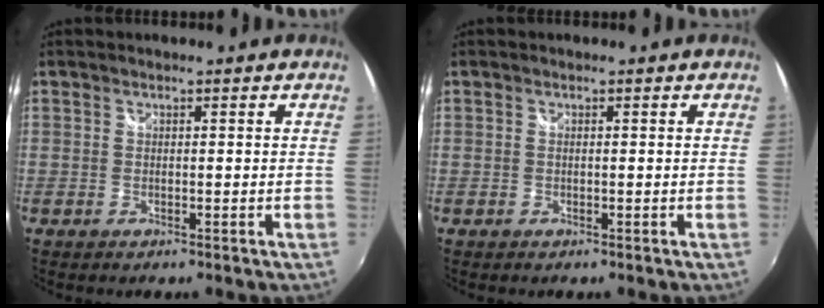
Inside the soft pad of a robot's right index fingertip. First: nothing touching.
{"total": 0.0}